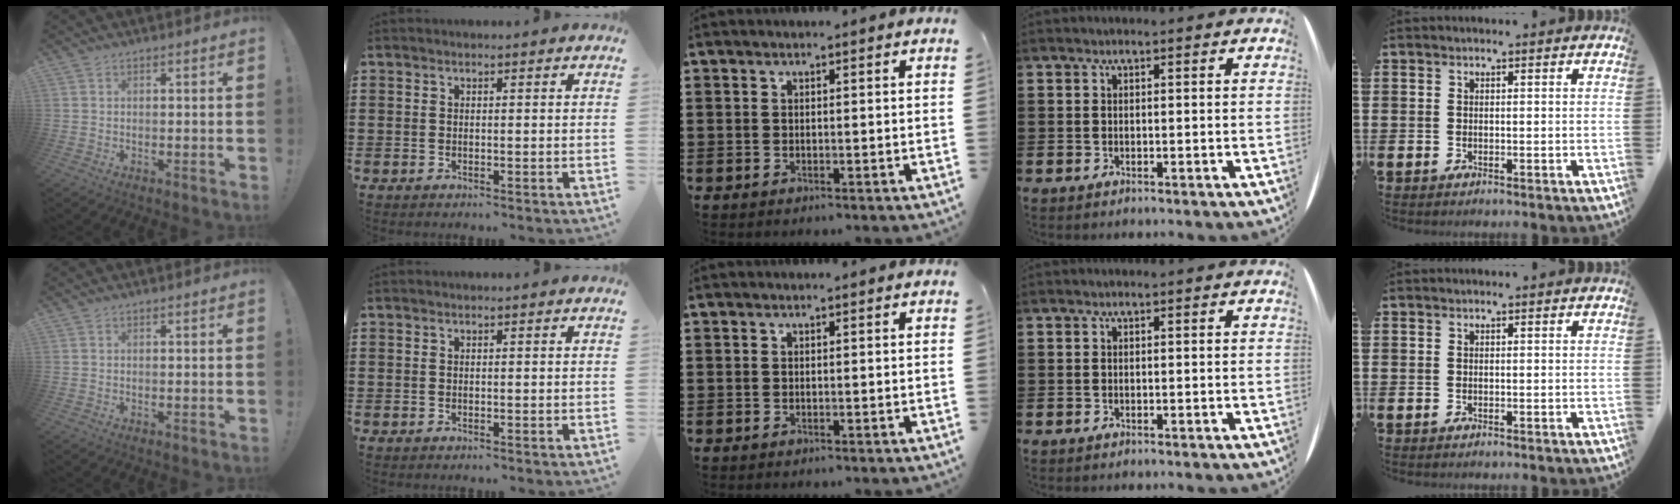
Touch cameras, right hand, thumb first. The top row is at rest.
{}